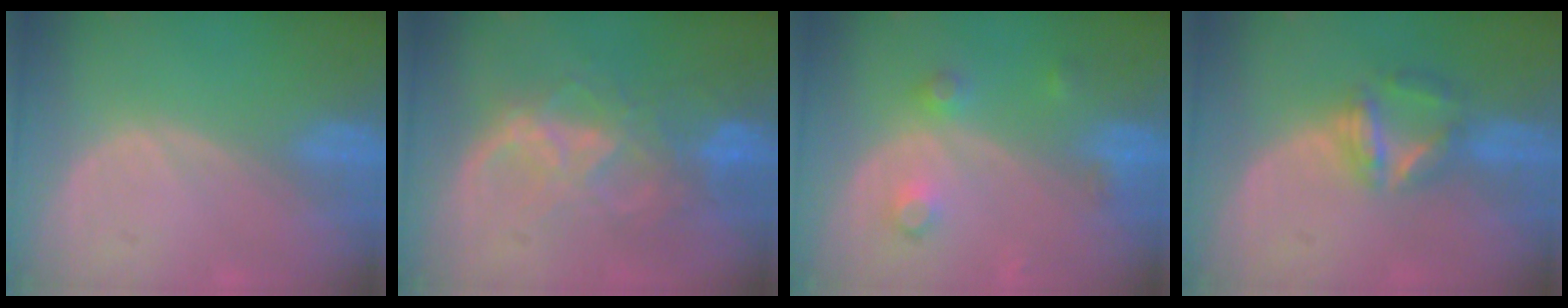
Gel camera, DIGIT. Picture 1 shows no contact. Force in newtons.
{"total": 8.8, "press": 7.6, "slide": 4.4}
{"total": 3.7, "press": 3.5, "slide": 1.4}
{"total": 5.8, "press": 5.4, "slide": 2.3}